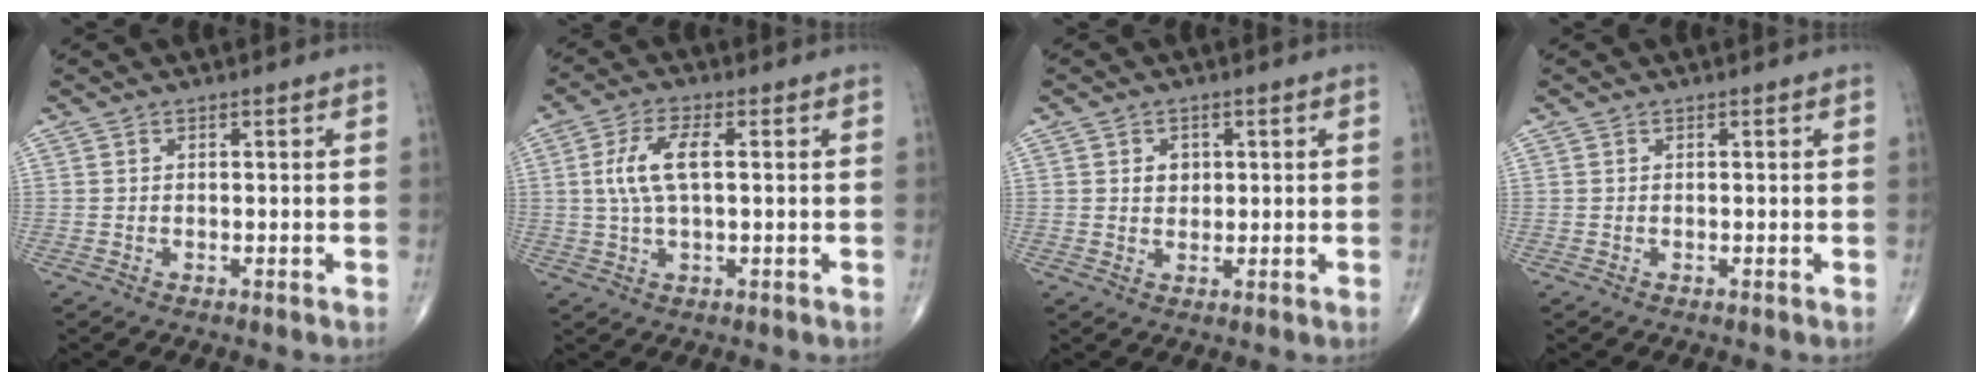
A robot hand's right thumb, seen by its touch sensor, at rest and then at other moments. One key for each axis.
{"total": 7.6, "fx": 1.1, "fy": 2.9, "fz": 6.9, "tx": -0.151, "ty": 0.009, "tz": 0.019}
{"total": 2.7, "fx": 0.7, "fy": 2.2, "fz": 1.5, "tx": -0.009, "ty": -0.002, "tz": 0.012}
{"total": 0.0}